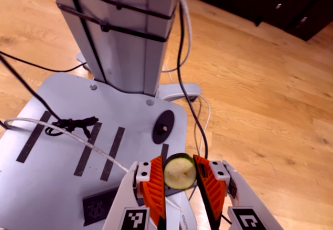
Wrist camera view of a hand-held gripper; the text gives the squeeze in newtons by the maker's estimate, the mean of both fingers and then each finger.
{"total": 6.7, "left": 7.0, "right": 6.5}